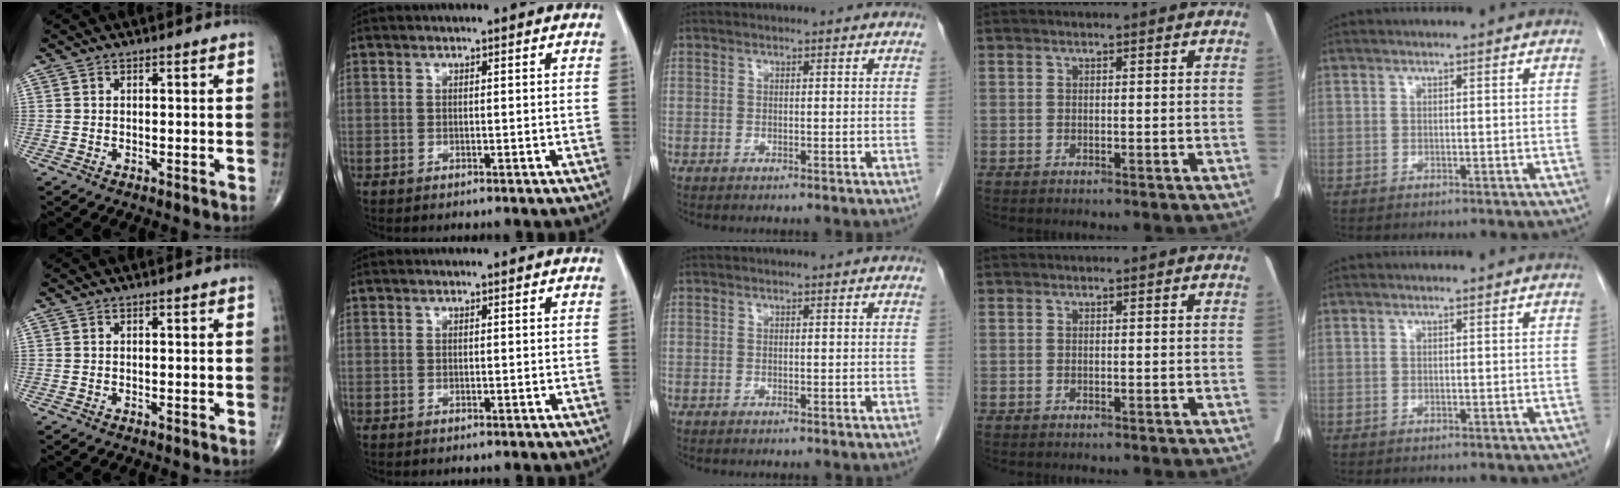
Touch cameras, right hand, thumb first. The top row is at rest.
{}